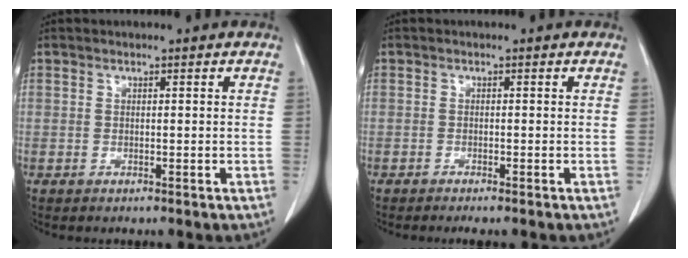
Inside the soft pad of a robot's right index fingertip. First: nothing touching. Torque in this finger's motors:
{"motor_torque": [0.10, -0.08, 0.02, 0.00]}